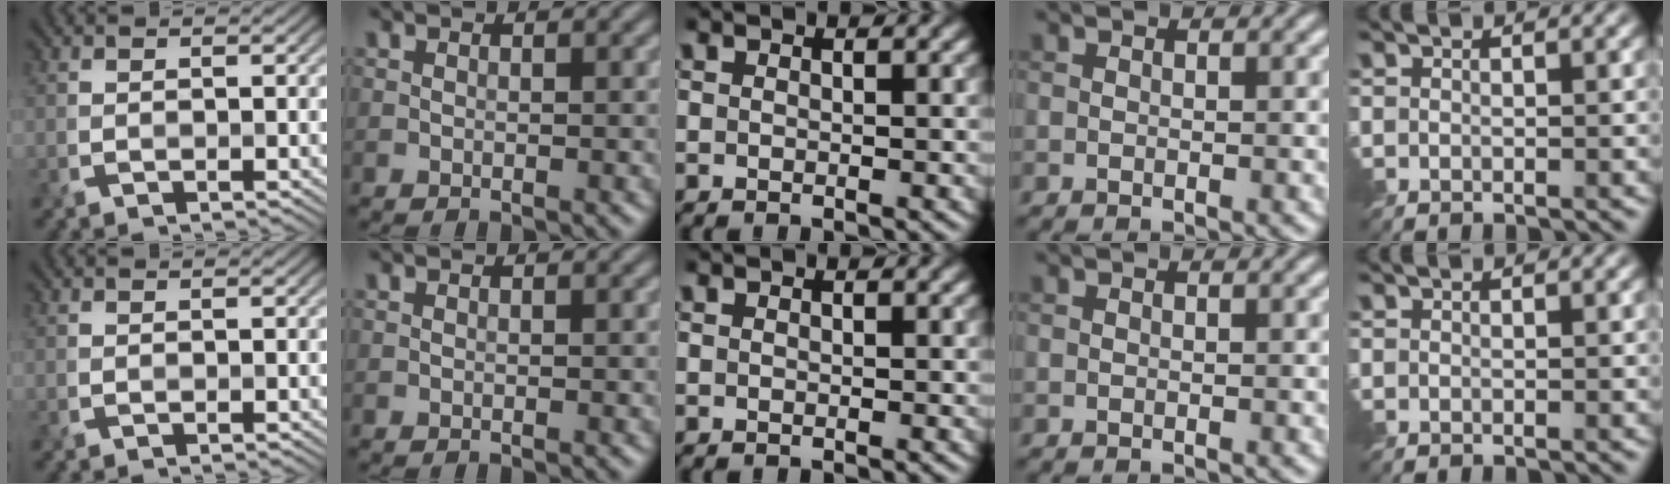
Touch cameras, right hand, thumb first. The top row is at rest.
{}